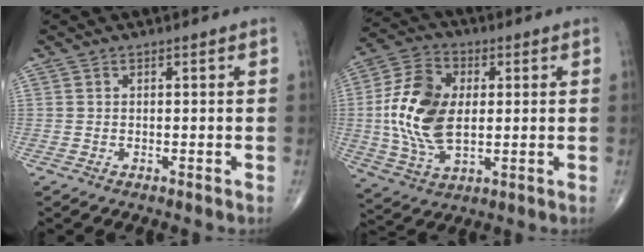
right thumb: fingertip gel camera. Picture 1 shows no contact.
{"total": 15.4, "force": [0.8, 9.3, 12.3], "torque": [-0.233, 0.003, 0.015]}